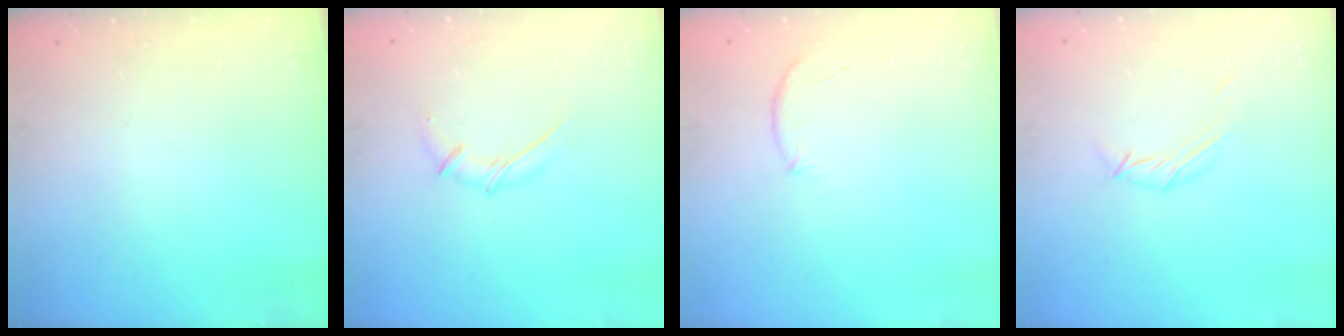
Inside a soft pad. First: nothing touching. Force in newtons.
{"total": 5.9, "press": 5.7, "slide": 1.3}
{"total": 6.9, "press": 6.7, "slide": 1.8}
{"total": 5.5, "press": 5.4, "slide": 1.2}